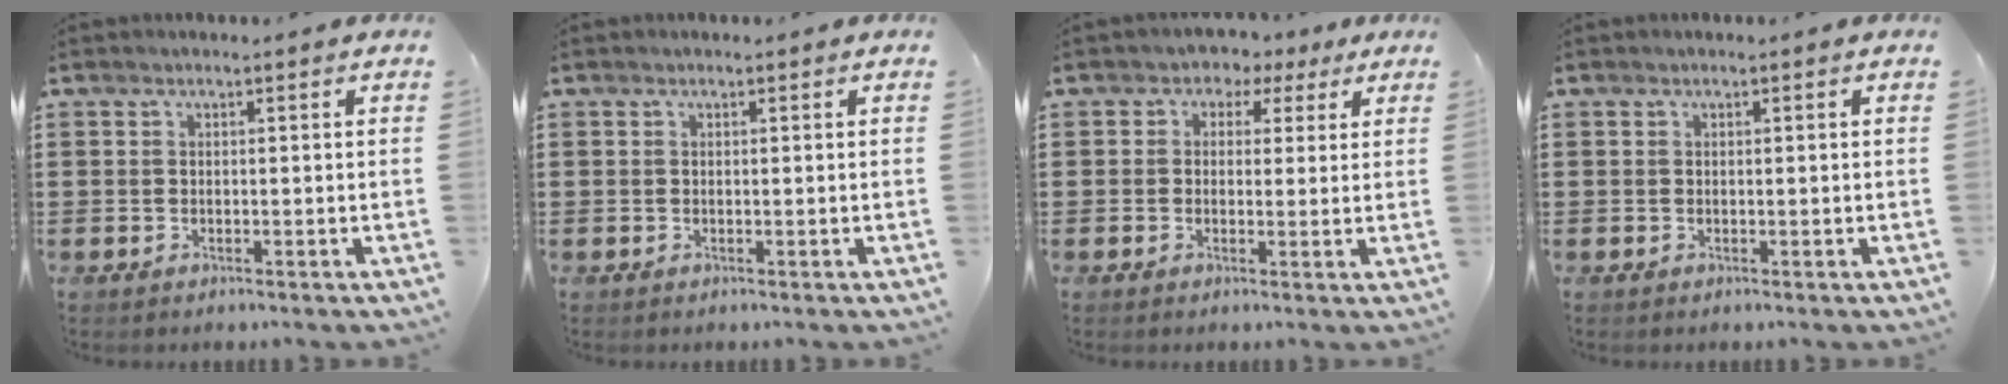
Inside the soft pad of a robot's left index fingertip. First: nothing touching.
{"total": 0.0}
{"total": 2.3, "force": [0.7, 2.2, 0.3], "torque": [-0.013, 0.005, 0.007]}
{"total": 0.0}